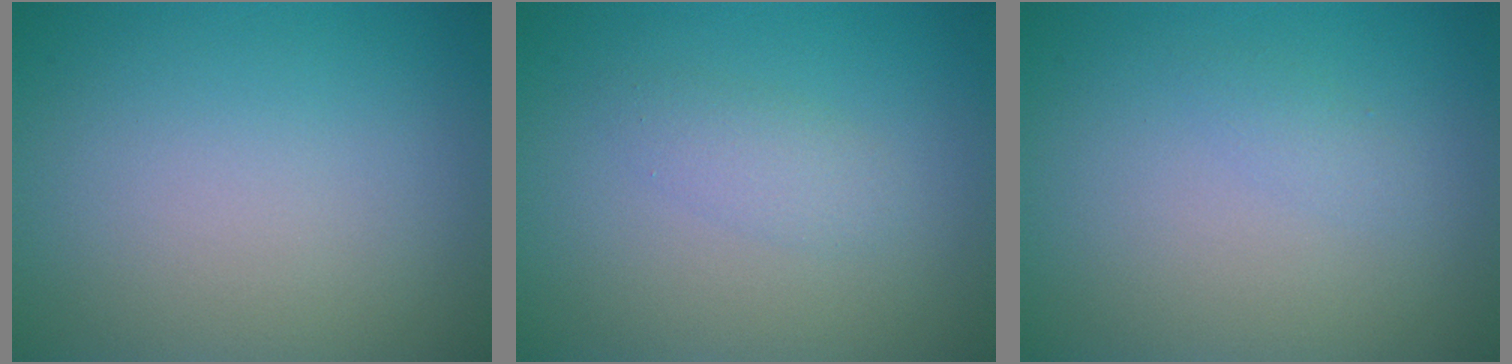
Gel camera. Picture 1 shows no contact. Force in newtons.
{"total": 1.5, "press": 1.5, "slide": 0.1}
{"total": 0.8, "press": 0.8, "slide": 0.0}